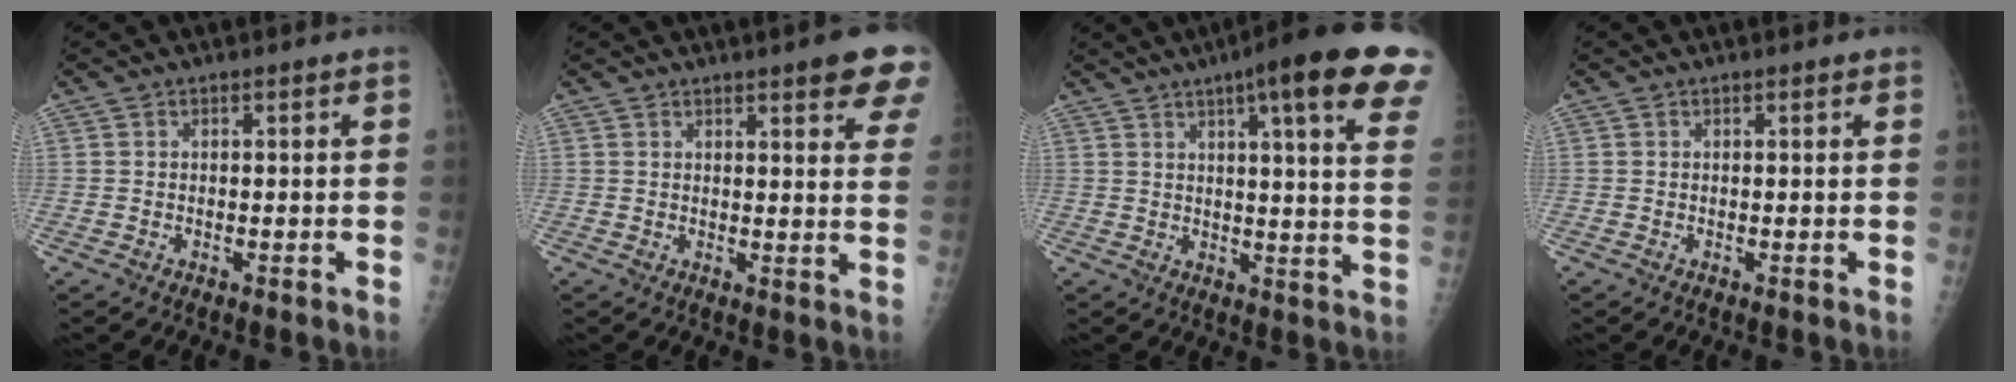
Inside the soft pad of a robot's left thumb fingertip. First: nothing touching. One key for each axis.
{"total": 9.8, "fx": 6.4, "fy": 2.0, "fz": 7.2, "tx": -0.060, "ty": -0.022, "tz": 0.069}
{"total": 21.0, "fx": 12.3, "fy": 2.9, "fz": 16.8, "tx": -0.213, "ty": -0.026, "tz": 0.143}
{"total": 0.6, "fx": 0.4, "fy": 0.2, "fz": 0.3, "tx": -0.005, "ty": -0.001, "tz": 0.005}